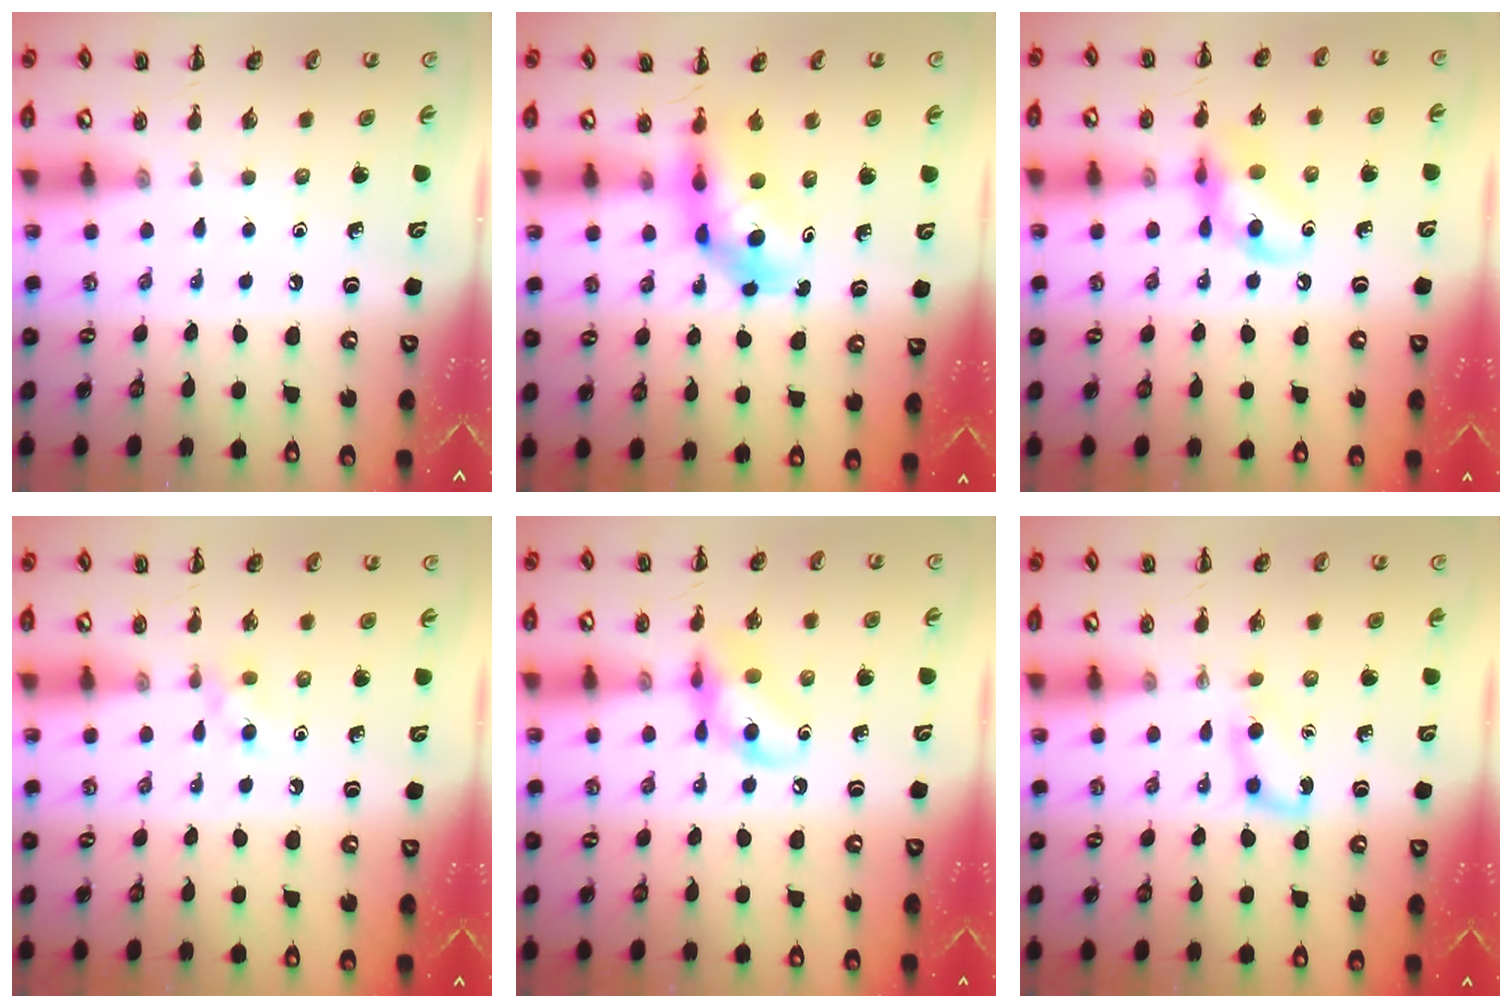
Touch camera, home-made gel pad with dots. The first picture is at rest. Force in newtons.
{"total": 6.3, "press": 6.1, "slide": 1.4}
{"total": 13.1, "press": 12.9, "slide": 2.4}
{"total": 4.6, "press": 4.3, "slide": 1.7}
{"total": 13.1, "press": 12.9, "slide": 2.4}
{"total": 4.9, "press": 4.6, "slide": 1.6}